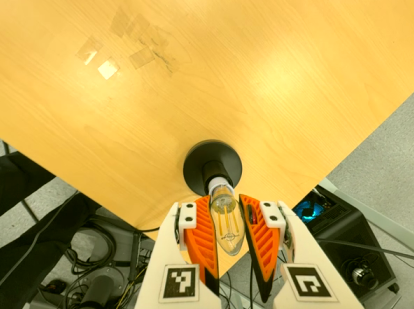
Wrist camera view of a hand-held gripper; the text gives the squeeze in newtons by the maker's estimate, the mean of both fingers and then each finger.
{"total": 23.2, "left": 24.7, "right": 21.7}